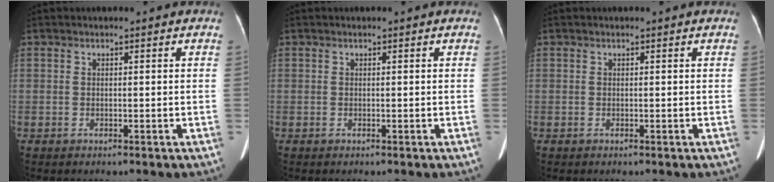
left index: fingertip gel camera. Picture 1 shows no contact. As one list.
[{"total": 0.0}, {"total": 0.0}]